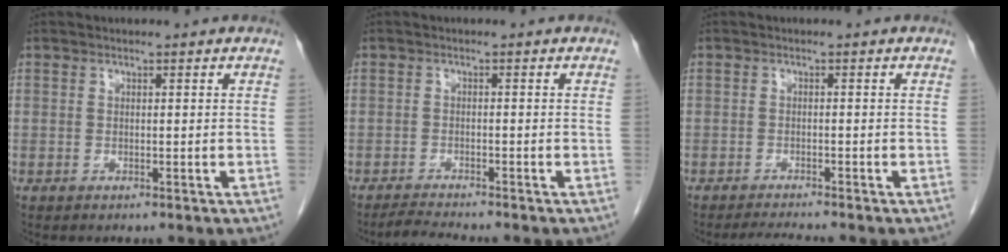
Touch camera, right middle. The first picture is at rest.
{"total": 2.8, "force": [-2.6, -0.7, 0.6], "torque": [-0.019, -0.016, -0.049]}
{"total": 2.6, "force": [-2.4, -0.8, 0.5], "torque": [-0.016, -0.014, -0.042]}